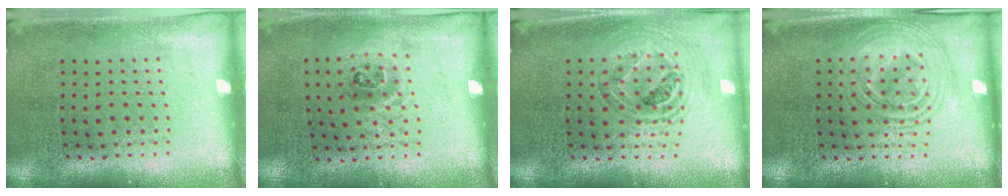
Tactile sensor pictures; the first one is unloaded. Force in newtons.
{"total": 0.9, "press": 0.7, "slide": 0.7}
{"total": 0.9, "press": 0.9, "slide": 0.0}
{"total": 2.8, "press": 2.8, "slide": 0.4}